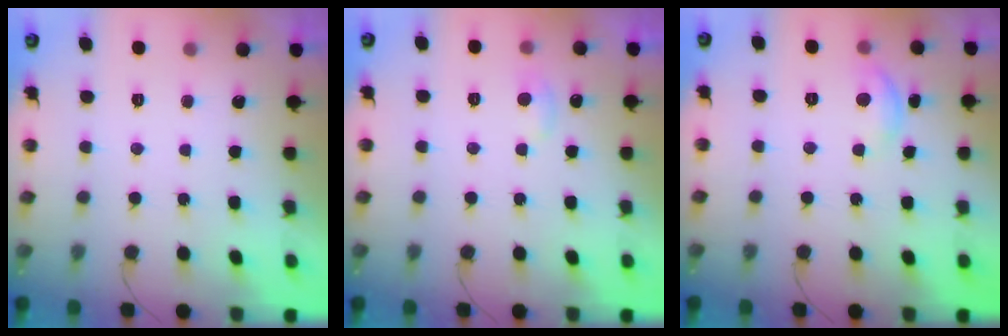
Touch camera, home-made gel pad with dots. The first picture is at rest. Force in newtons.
{"total": 4.9, "press": 4.8, "slide": 0.6}
{"total": 6.0, "press": 6.0, "slide": 0.4}